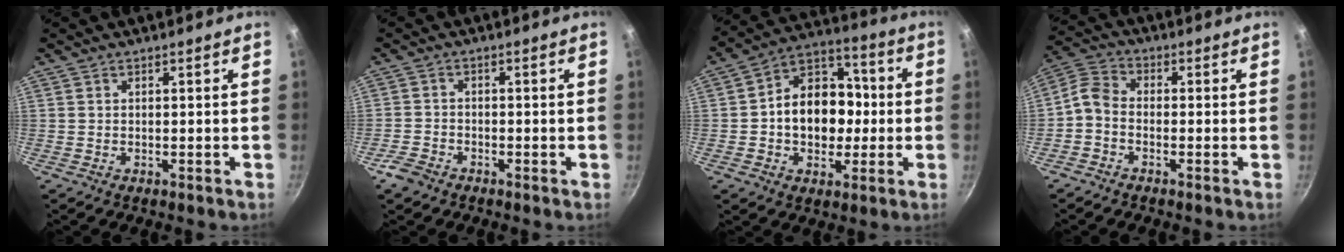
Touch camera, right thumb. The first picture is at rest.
{"total": 3.5, "force": [-2.5, 1.9, 1.4], "torque": [-0.031, 0.021, -0.050]}
{"total": 15.6, "force": [-0.6, 11.9, 10.1], "torque": [-0.114, 0.033, -0.023]}
{"total": 4.9, "force": [-2.0, 3.2, 3.1], "torque": [-0.072, 0.034, -0.055]}